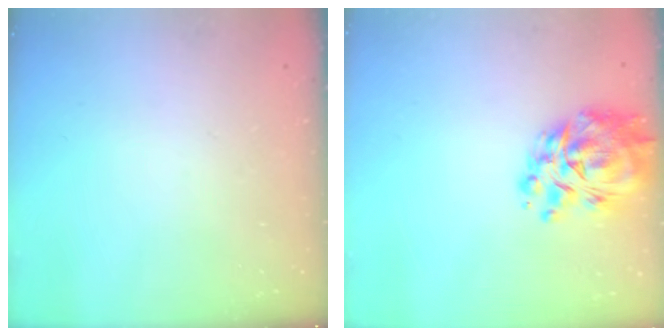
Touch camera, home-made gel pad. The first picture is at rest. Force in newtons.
{"total": 12.2, "press": 11.5, "slide": 4.0}